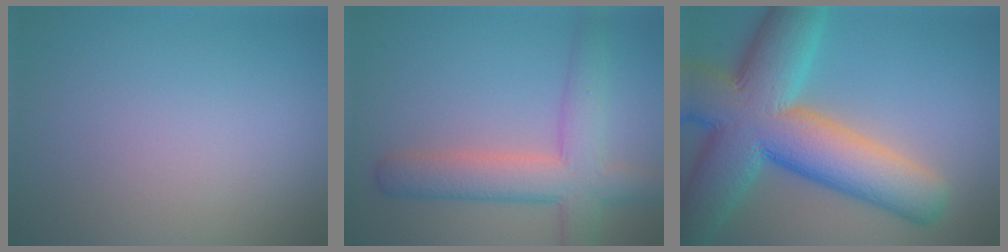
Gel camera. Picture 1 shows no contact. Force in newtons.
{"total": 6.2, "press": 6.2, "slide": 0.2}
{"total": 14.3, "press": 14.2, "slide": 0.6}